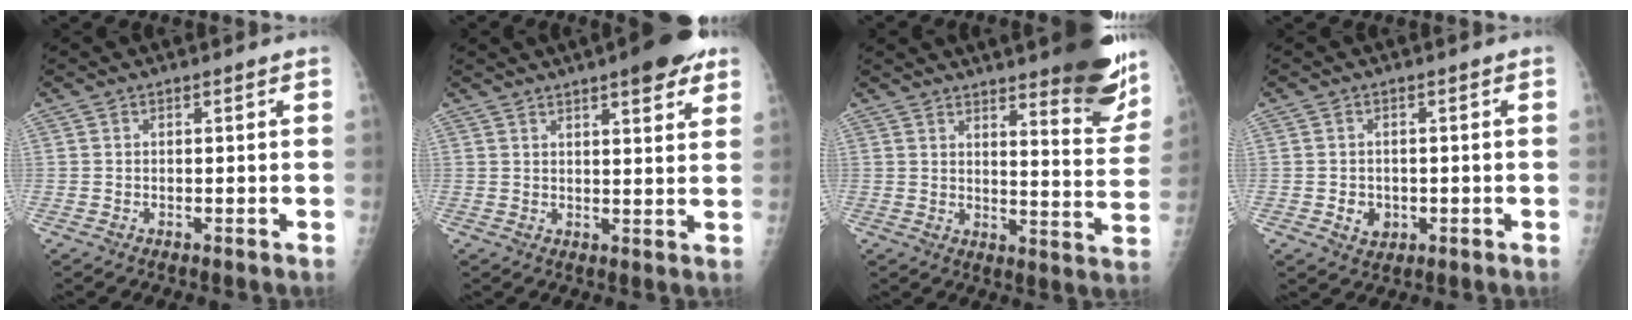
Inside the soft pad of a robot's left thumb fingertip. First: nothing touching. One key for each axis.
{"total": 9.4, "fx": 5.9, "fy": 2.5, "fz": 6.9, "tx": -0.070, "ty": -0.020, "tz": 0.073}
{"total": 18.0, "fx": 13.1, "fy": 4.0, "fz": 11.7, "tx": -0.117, "ty": -0.093, "tz": 0.162}
{"total": 3.2, "fx": -0.6, "fy": 2.8, "fz": 1.4, "tx": -0.009, "ty": 0.002, "tz": 0.000}